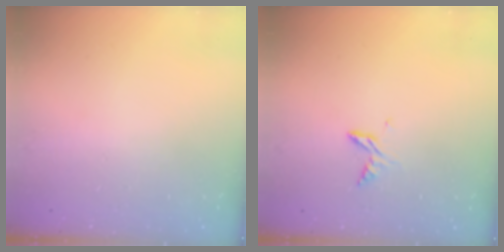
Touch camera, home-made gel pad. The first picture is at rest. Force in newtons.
{"total": 6.9, "press": 6.8, "slide": 0.6}